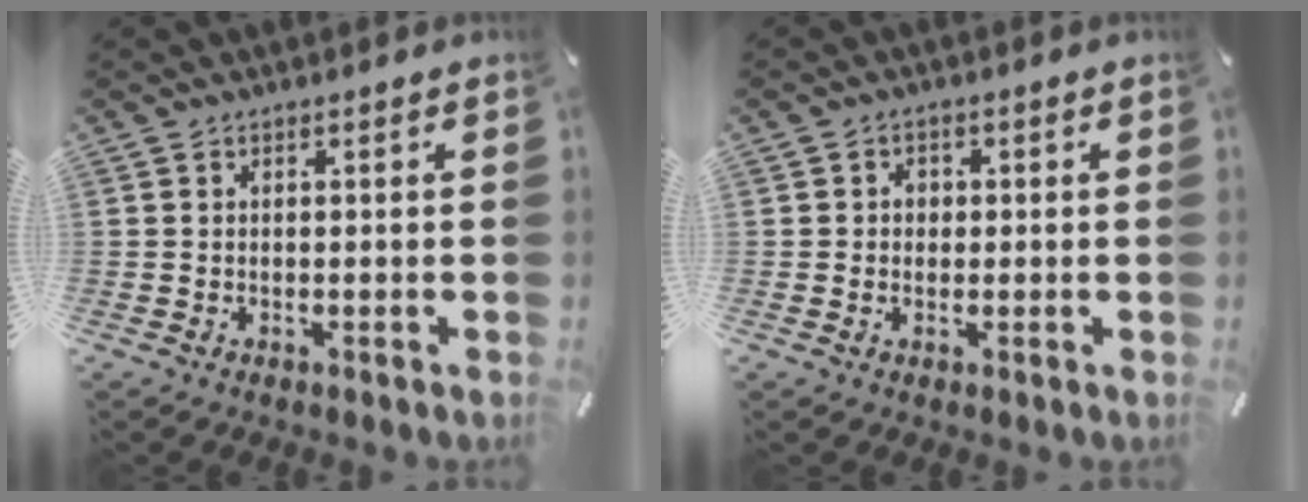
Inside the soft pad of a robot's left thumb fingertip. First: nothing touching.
{"total": 2.0, "force": [-0.1, 1.8, 0.9], "torque": [-0.011, 0.005, -0.008]}